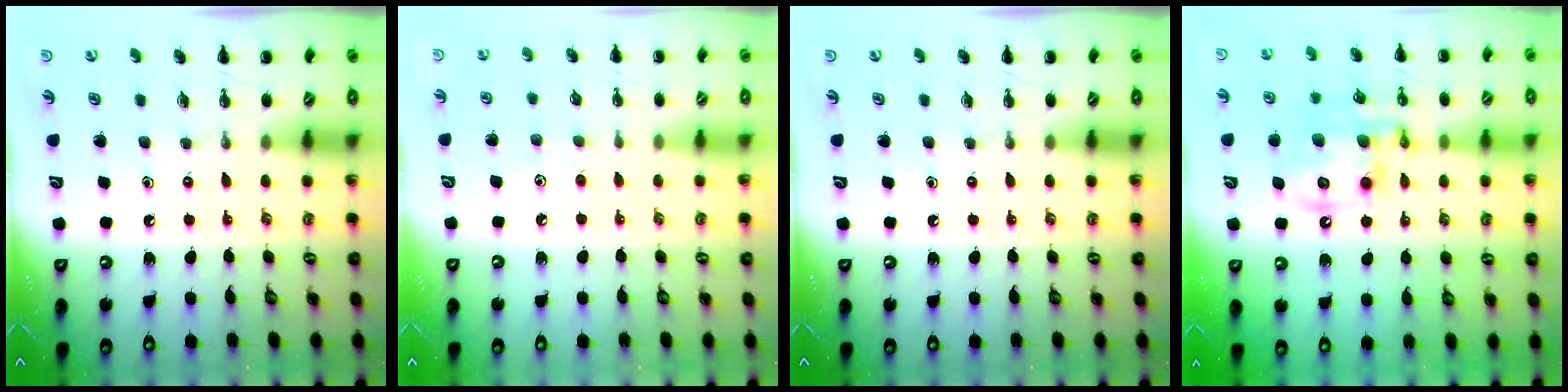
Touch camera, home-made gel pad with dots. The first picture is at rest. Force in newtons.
{"total": 3.5, "press": 3.4, "slide": 0.9}
{"total": 0.0}
{"total": 13.9, "press": 13.6, "slide": 2.9}